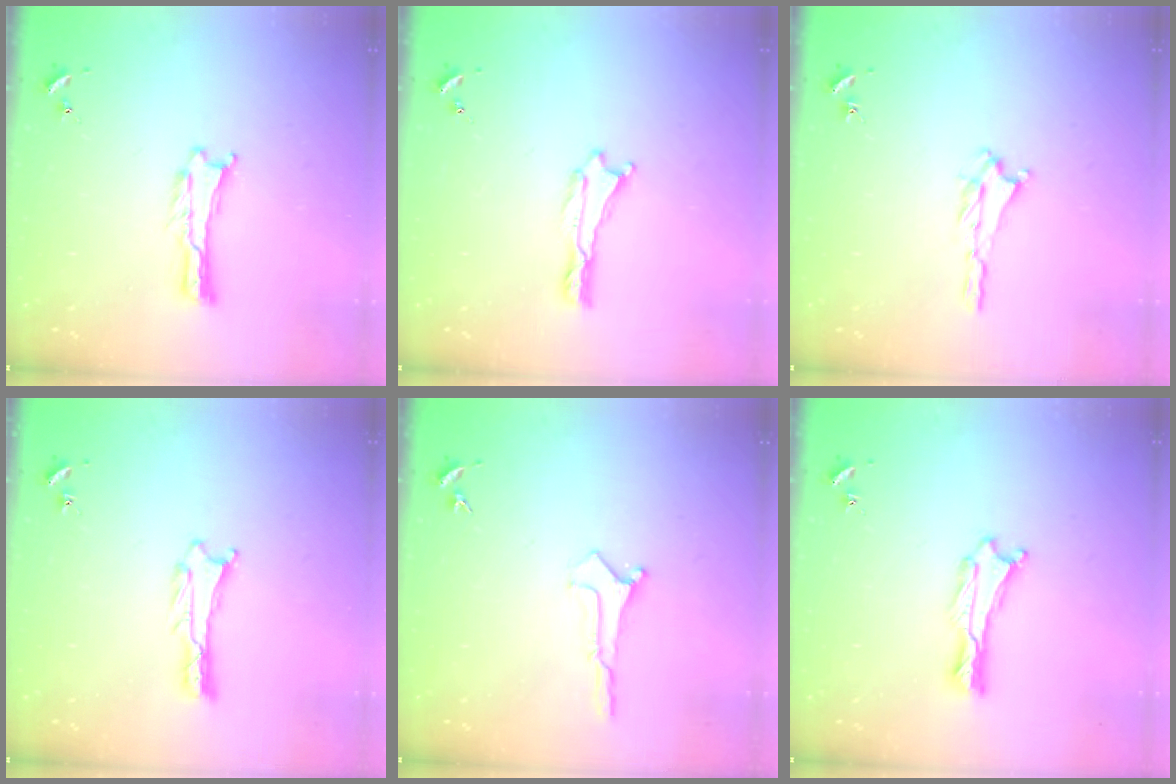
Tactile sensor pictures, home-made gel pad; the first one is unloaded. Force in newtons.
{"total": 0.0}
{"total": 1.2, "press": 1.1, "slide": 0.5}
{"total": 0.6, "press": 0.6, "slide": 0.1}
{"total": 0.0}
{"total": 0.8, "press": 0.7, "slide": 0.2}